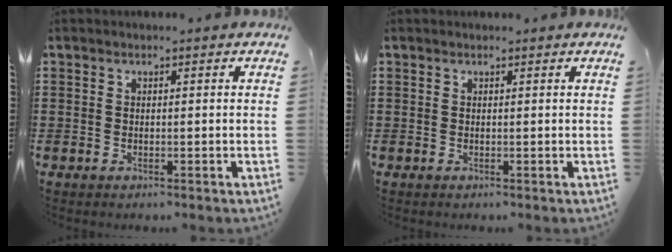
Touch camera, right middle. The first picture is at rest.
{"total": 0.0}